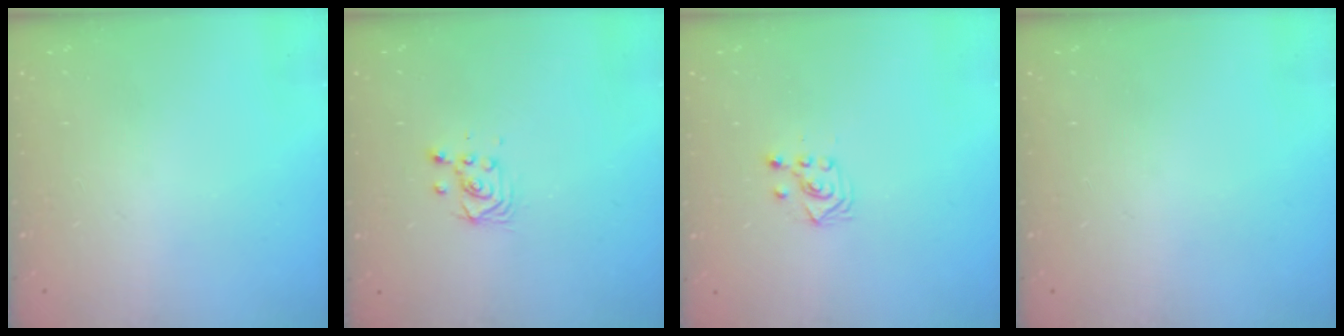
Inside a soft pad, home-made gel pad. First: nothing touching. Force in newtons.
{"total": 3.2, "press": 3.2, "slide": 0.6}
{"total": 3.4, "press": 3.3, "slide": 0.9}
{"total": 0.0}